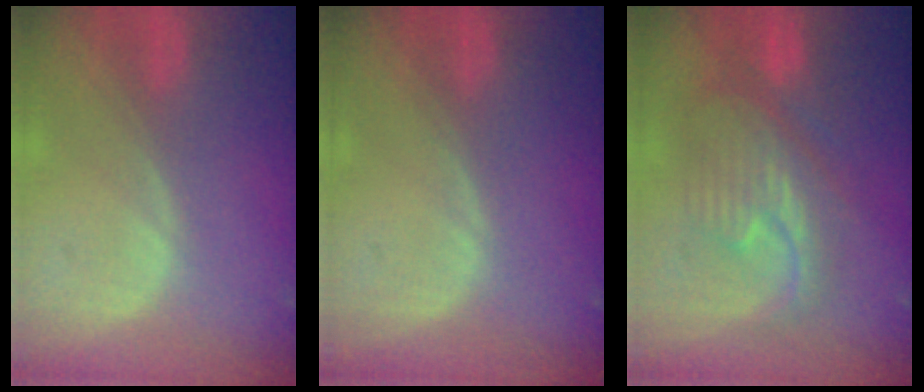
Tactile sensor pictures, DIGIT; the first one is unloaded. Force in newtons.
{"total": 0.0}
{"total": 8.3, "press": 8.3, "slide": 0.2}